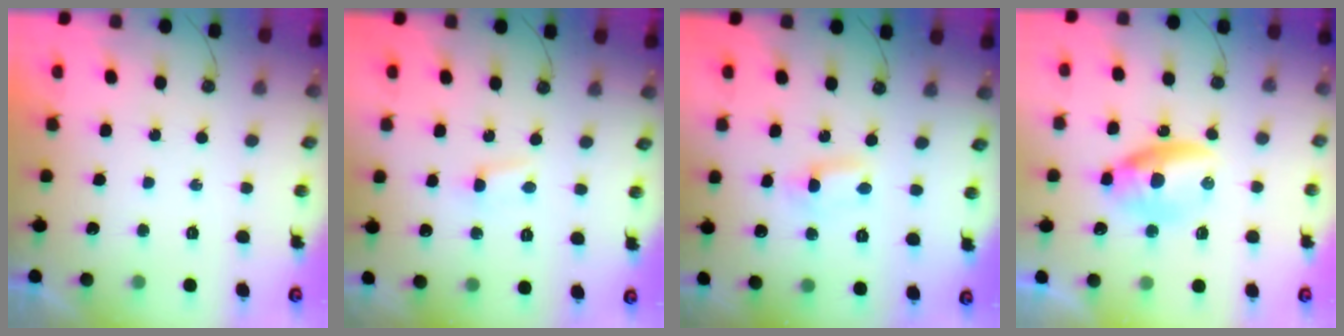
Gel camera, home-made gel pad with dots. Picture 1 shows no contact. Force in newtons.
{"total": 1.2, "press": 1.1, "slide": 0.2}
{"total": 1.2, "press": 1.0, "slide": 0.8}
{"total": 9.4, "press": 9.3, "slide": 1.0}